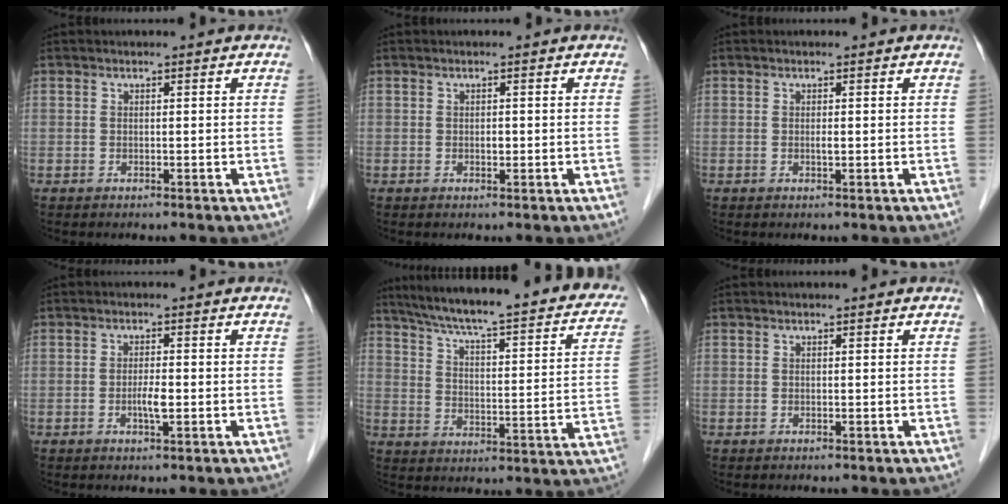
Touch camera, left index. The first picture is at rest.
{"total": 0.7, "force": [-0.1, 0.4, 0.6], "torque": [-0.011, 0.001, -0.002]}
{"total": 0.6, "force": [0.0, 0.1, 0.6], "torque": [-0.013, -0.001, -0.001]}
{"total": 2.3, "force": [-0.6, 0.3, 2.2], "torque": [-0.043, 0.000, -0.010]}
{"total": 29.1, "force": [23.9, 4.5, 16.0], "torque": [-0.239, -0.021, 0.300]}
{"total": 0.0}